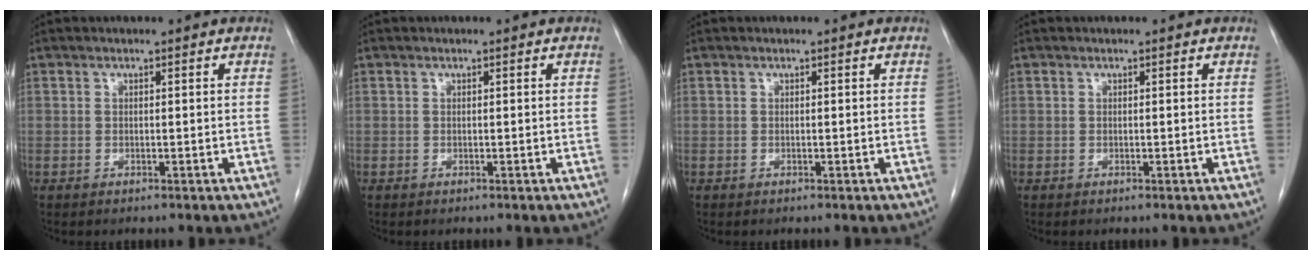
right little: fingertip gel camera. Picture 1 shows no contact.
{"total": 0.0}
{"total": 0.0}
{"total": 0.0}